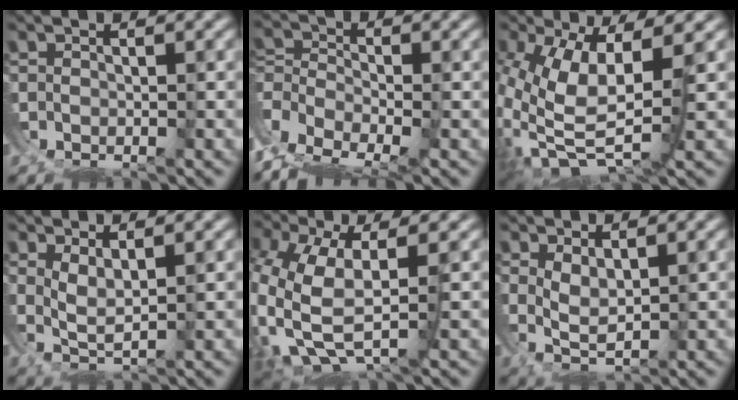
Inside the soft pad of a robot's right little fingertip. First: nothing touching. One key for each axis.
{"total": 10.1, "fx": -3.6, "fy": 8.1, "fz": 4.9, "tx": -0.144, "ty": -0.054, "tz": -0.046}
{"total": 12.2, "fx": -1.5, "fy": 8.9, "fz": 8.2, "tx": -0.215, "ty": -0.048, "tz": -0.003}
{"total": 4.8, "fx": 0.7, "fy": 3.9, "fz": 2.7, "tx": -0.075, "ty": -0.008, "tz": 0.008}
{"total": 9.4, "fx": -2.1, "fy": 6.6, "fz": 6.3, "tx": -0.197, "ty": -0.062, "tz": -0.007}
{"total": 5.4, "fx": 0.2, "fy": 4.5, "fz": 3.0, "tx": -0.083, "ty": -0.014, "tz": 0.003}